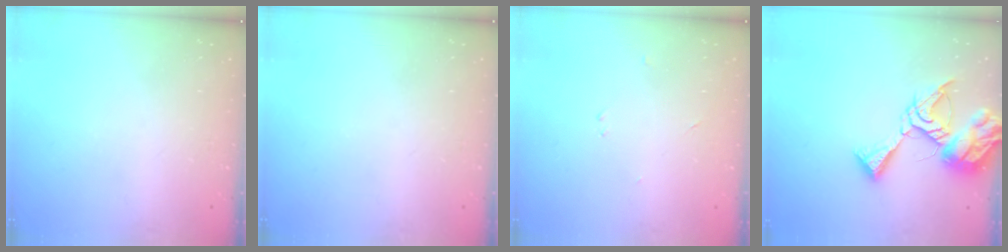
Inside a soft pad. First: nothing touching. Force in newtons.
{"total": 0.0}
{"total": 2.3, "press": 2.3, "slide": 0.3}
{"total": 12.6, "press": 12.6, "slide": 1.2}